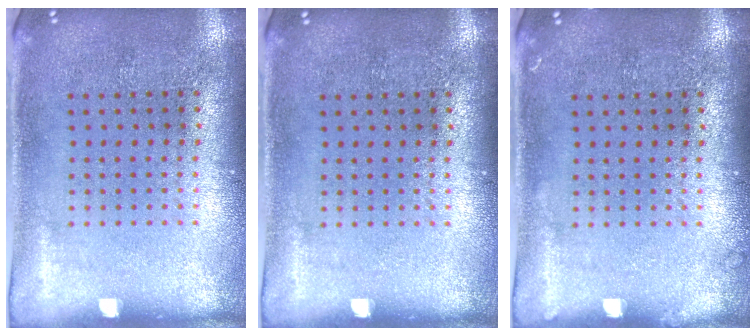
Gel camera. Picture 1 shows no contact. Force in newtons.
{"total": 0.0}
{"total": 0.6, "press": 0.5, "slide": 0.1}